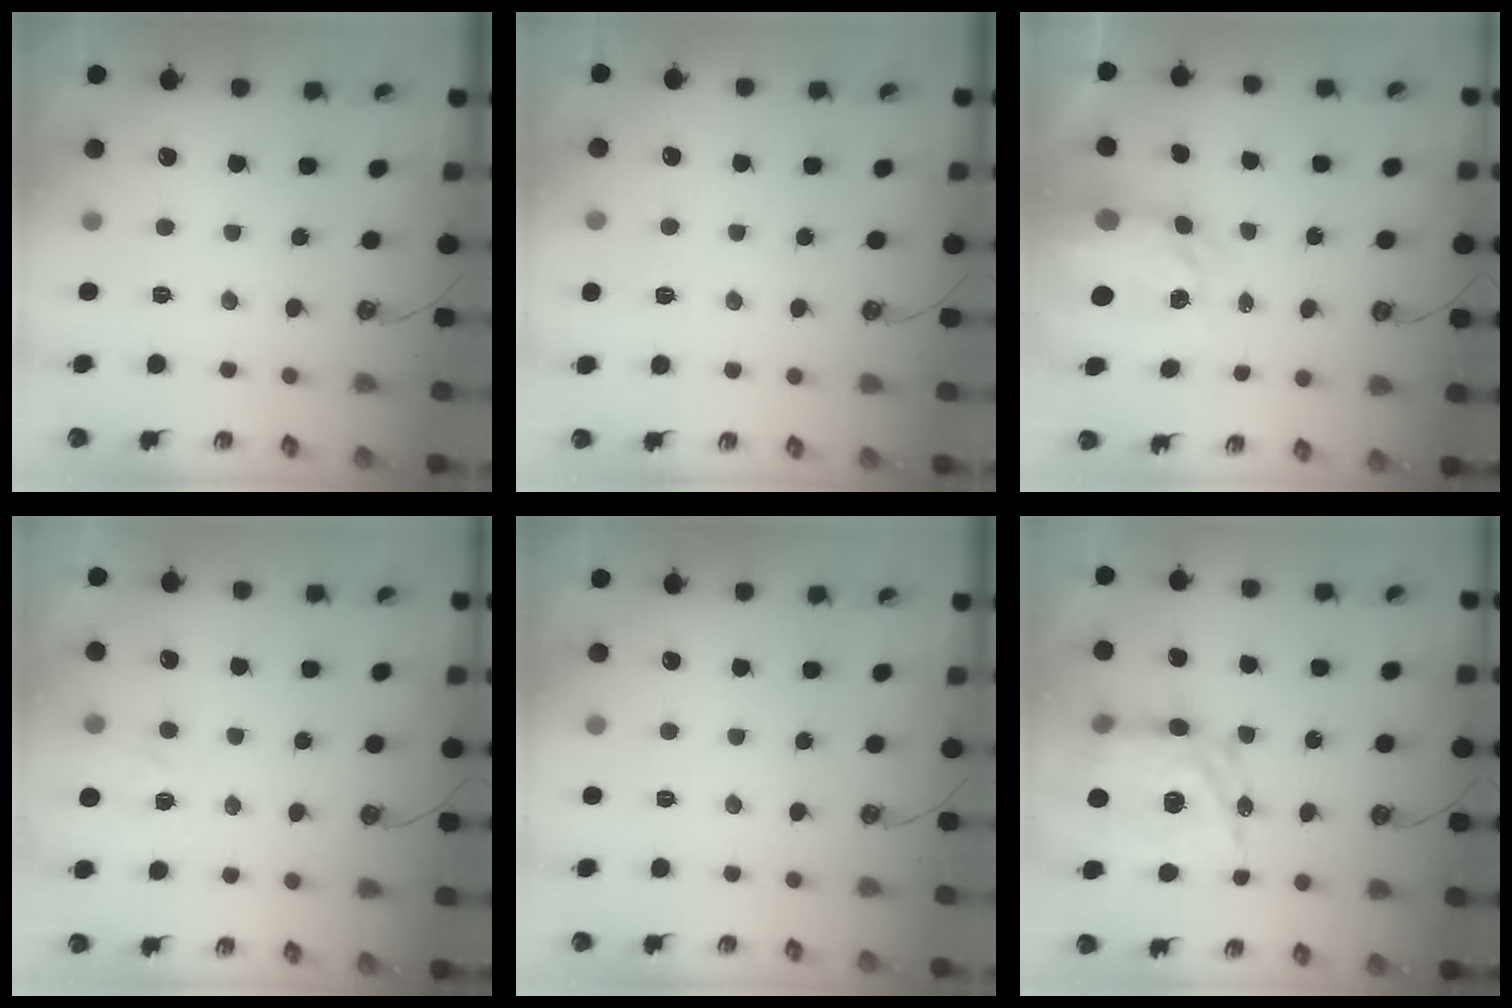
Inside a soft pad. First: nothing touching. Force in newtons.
{"total": 2.5, "press": 2.4, "slide": 0.4}
{"total": 6.0, "press": 6.0, "slide": 0.6}
{"total": 4.8, "press": 4.8, "slide": 0.6}
{"total": 0.0}
{"total": 15.5, "press": 15.4, "slide": 1.3}